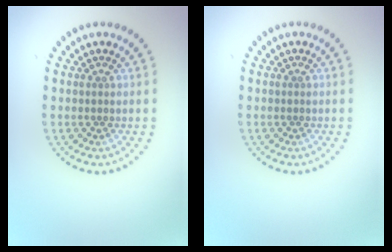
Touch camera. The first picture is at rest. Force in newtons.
{"total": 0.0}